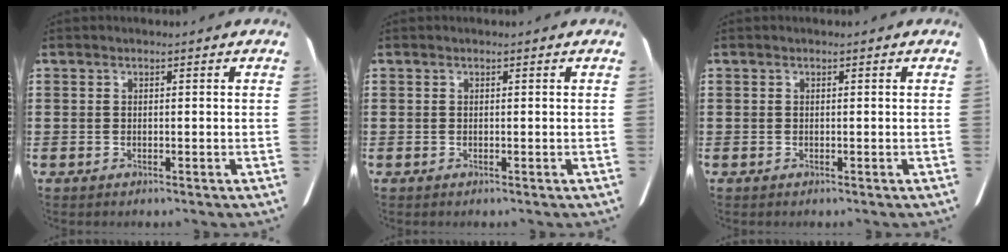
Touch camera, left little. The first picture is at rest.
{"total": 0.0}
{"total": 0.0}